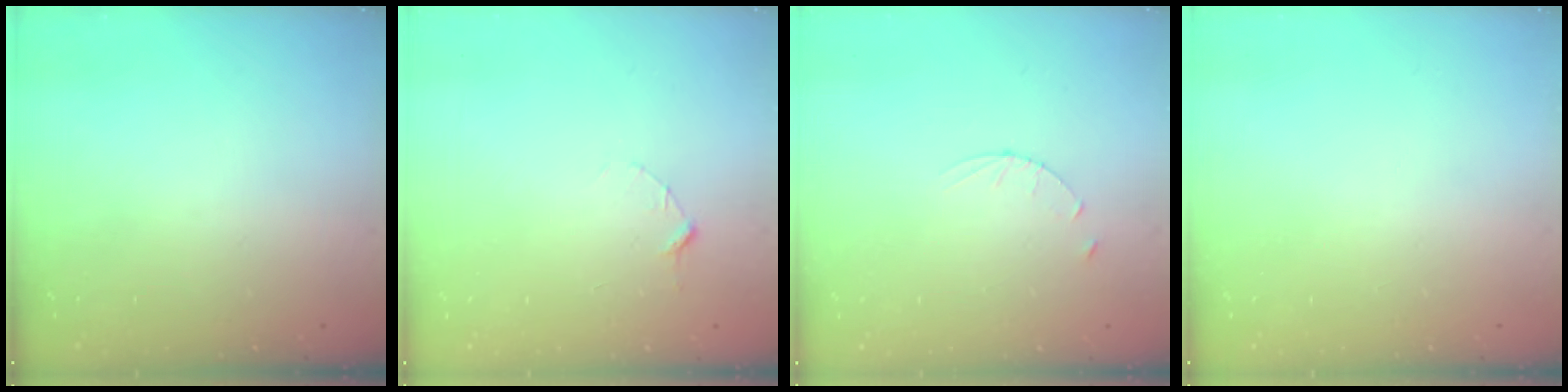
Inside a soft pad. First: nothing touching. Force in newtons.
{"total": 2.9, "press": 2.9, "slide": 0.3}
{"total": 3.1, "press": 3.1, "slide": 0.3}
{"total": 0.0}